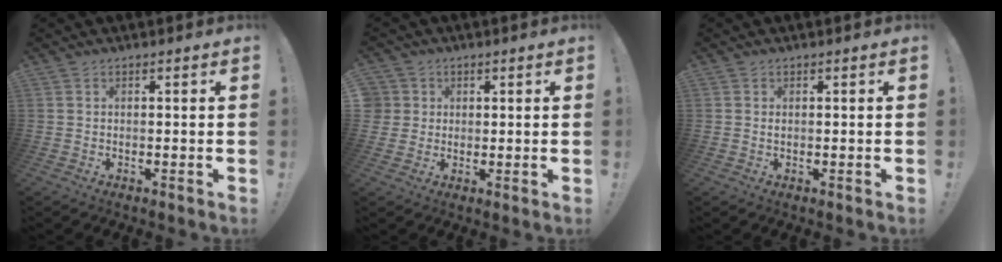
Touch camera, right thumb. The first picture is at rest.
{"total": 4.3, "force": [1.1, 4.1, 0.7], "torque": [-0.023, -0.001, 0.021]}
{"total": 0.0}